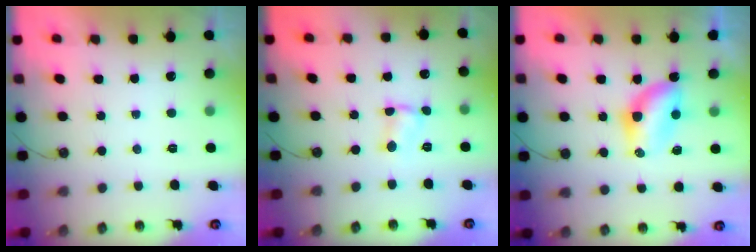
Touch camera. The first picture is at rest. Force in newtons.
{"total": 1.8, "press": 1.8, "slide": 0.3}
{"total": 7.7, "press": 7.1, "slide": 3.0}